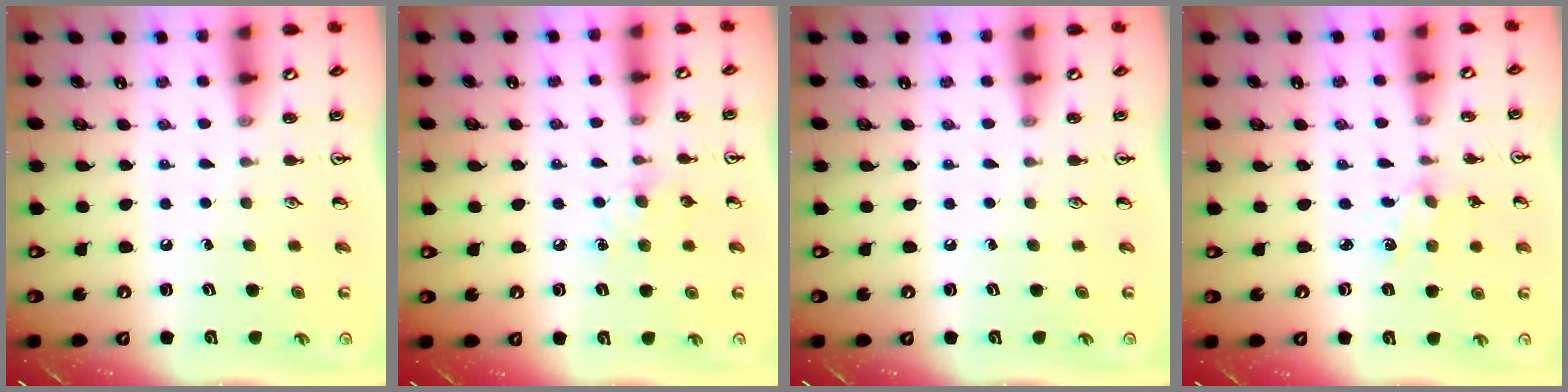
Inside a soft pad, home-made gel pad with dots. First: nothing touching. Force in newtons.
{"total": 6.4, "press": 6.3, "slide": 0.9}
{"total": 0.0}
{"total": 2.0, "press": 2.0, "slide": 0.3}